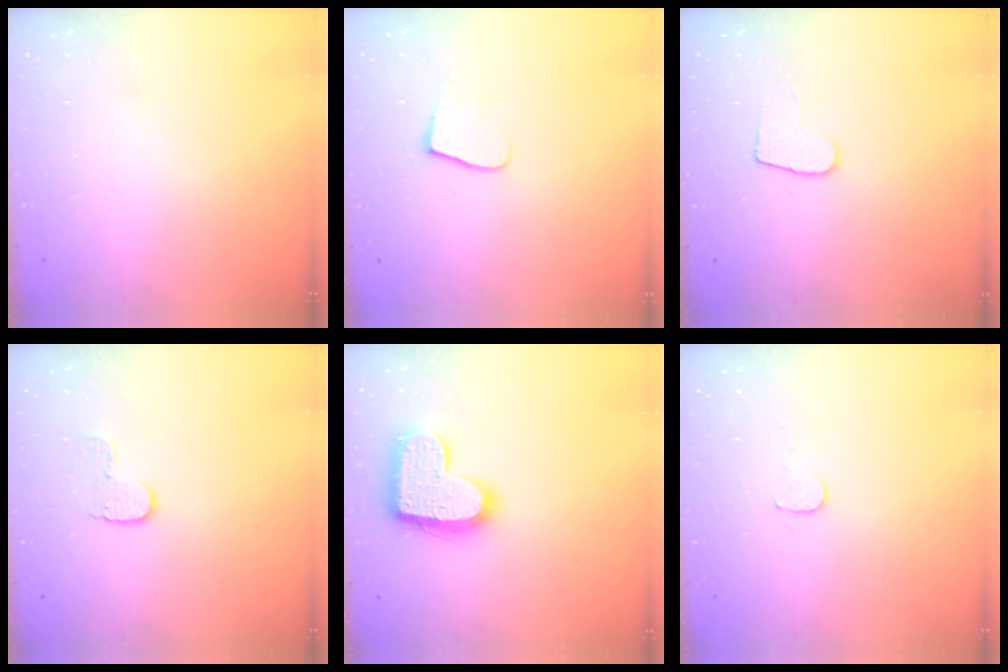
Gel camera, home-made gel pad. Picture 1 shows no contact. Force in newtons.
{"total": 5.4, "press": 5.4, "slide": 0.5}
{"total": 6.3, "press": 6.3, "slide": 0.6}
{"total": 5.2, "press": 5.1, "slide": 0.6}
{"total": 17.2, "press": 17.2, "slide": 0.9}
{"total": 4.1, "press": 4.1, "slide": 0.3}